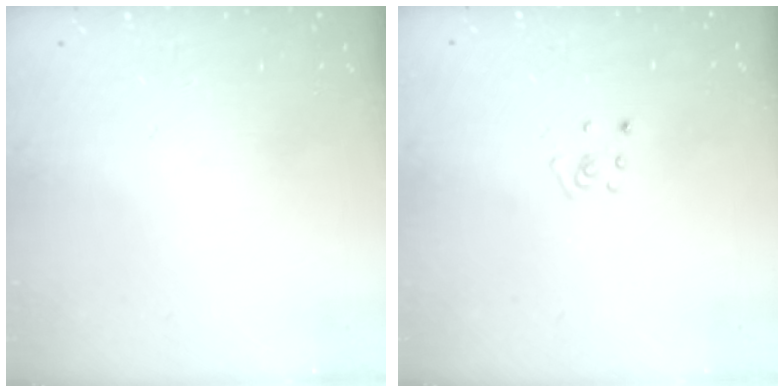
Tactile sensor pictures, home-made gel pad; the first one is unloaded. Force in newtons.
{"total": 2.2, "press": 2.2, "slide": 0.2}